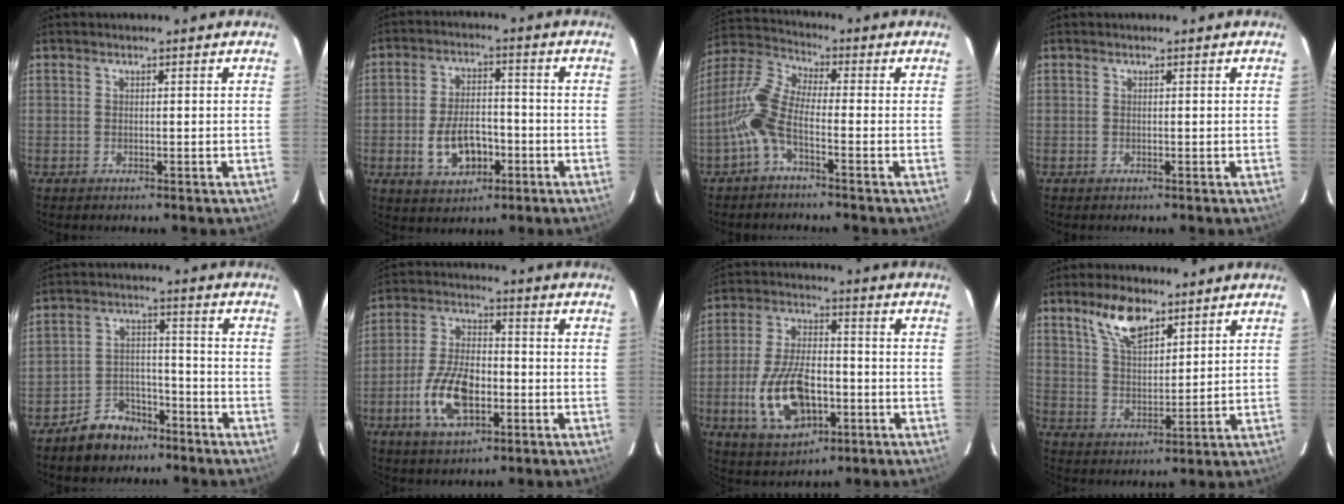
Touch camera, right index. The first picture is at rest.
{"total": 9.1, "force": [-3.1, 5.4, 6.6], "torque": [-0.133, 0.008, -0.039]}
{"total": 8.2, "force": [-3.2, 2.6, 7.1], "torque": [-0.169, 0.014, -0.071]}
{"total": 0.0}
{"total": 8.2, "force": [-6.0, 5.2, 1.8], "torque": [-0.045, 0.023, -0.086]}
{"total": 11.8, "force": [-4.1, 5.7, 9.5], "torque": [-0.199, -0.001, -0.071]}
{"total": 14.6, "force": [-4.3, 7.8, 11.6], "torque": [-0.241, -0.002, -0.063]}
{"total": 9.2, "force": [6.1, 4.0, 5.7], "torque": [-0.101, 0.008, 0.119]}